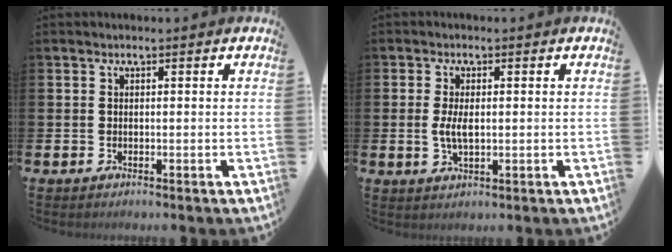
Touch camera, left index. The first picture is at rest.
{"total": 3.3, "force": [0.1, 1.5, 2.9], "torque": [-0.050, 0.002, -0.001]}